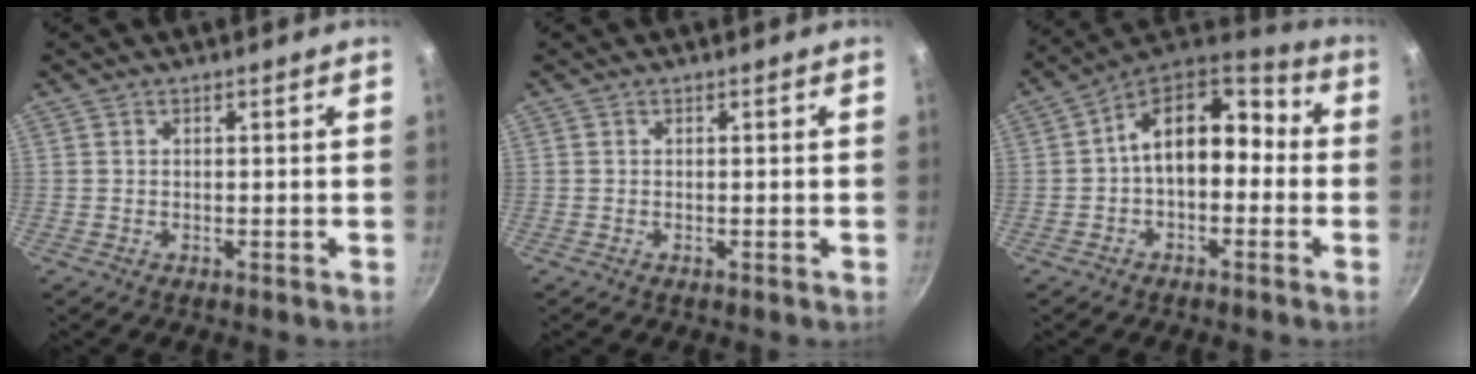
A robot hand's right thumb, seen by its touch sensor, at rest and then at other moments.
{"total": 0.0}
{"total": 14.3, "force": [-0.4, 9.4, 10.7], "torque": [-0.137, 0.056, -0.020]}